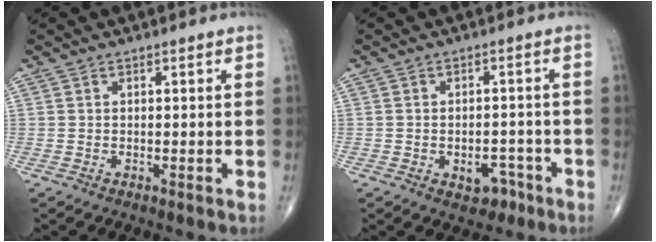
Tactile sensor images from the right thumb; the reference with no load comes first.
{"total": 4.6, "force": [-2.3, 3.1, 2.5], "torque": [-0.013, 0.023, -0.024]}